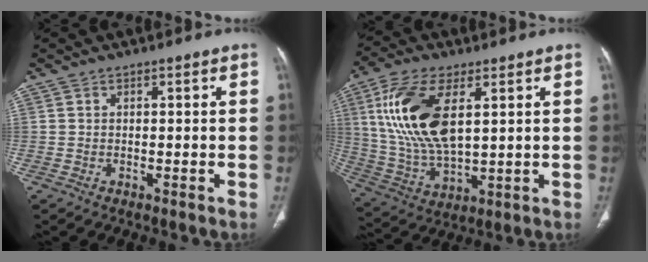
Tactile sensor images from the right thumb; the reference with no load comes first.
{"total": 17.6, "force": [5.0, 8.3, 14.7], "torque": [-0.299, -0.016, 0.103]}